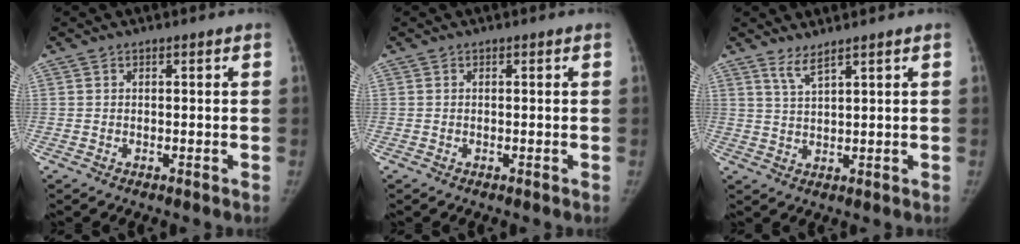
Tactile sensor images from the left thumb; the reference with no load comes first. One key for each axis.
{"total": 0.0}
{"total": 3.0, "fx": 2.4, "fy": 0.1, "fz": 1.8, "tx": -0.037, "ty": -0.021, "tz": 0.052}